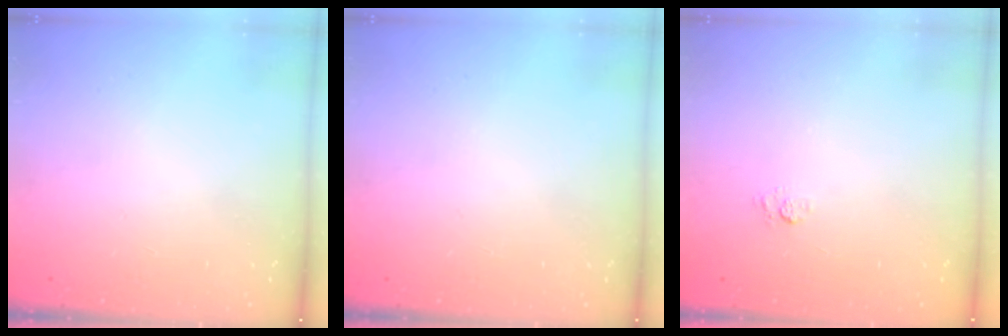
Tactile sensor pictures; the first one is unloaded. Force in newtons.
{"total": 0.0}
{"total": 5.6, "press": 5.4, "slide": 1.4}